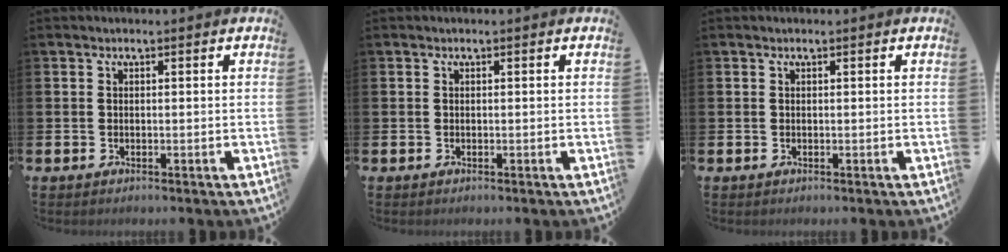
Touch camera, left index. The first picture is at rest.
{"total": 0.0}
{"total": 0.0}